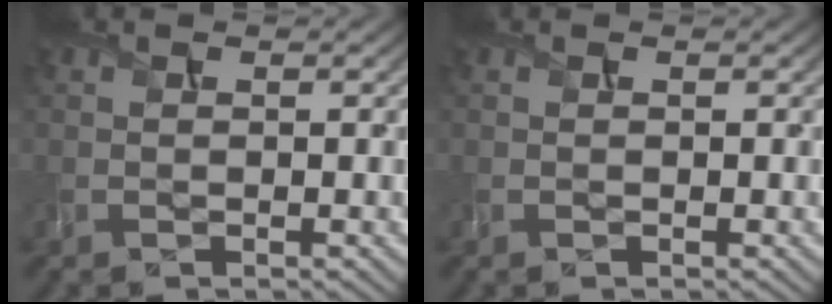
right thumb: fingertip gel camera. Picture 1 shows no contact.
{"total": 0.0}